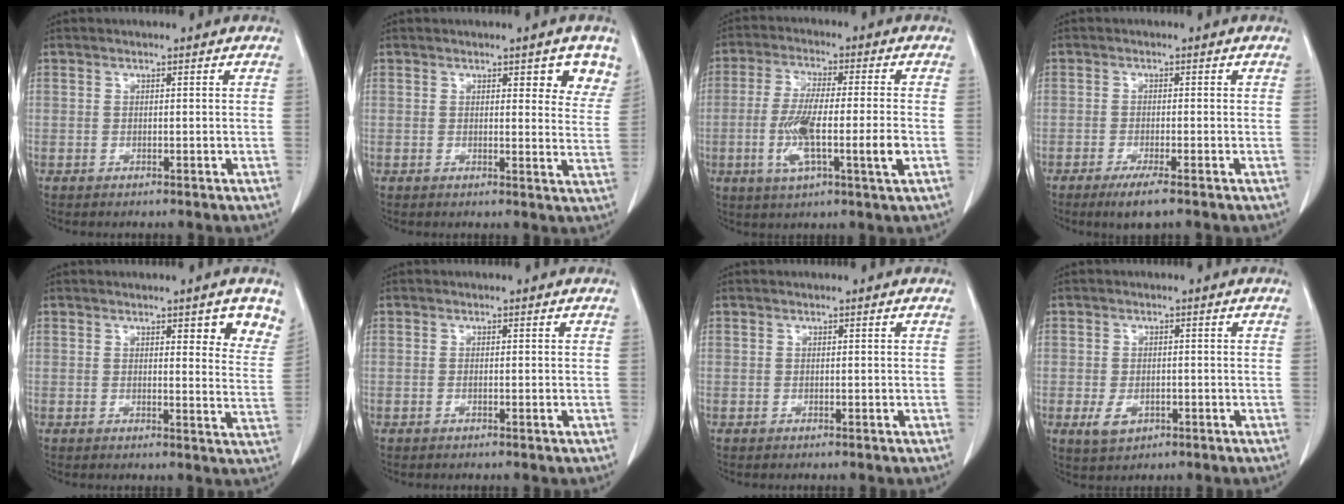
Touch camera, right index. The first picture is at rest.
{"total": 5.8, "force": [3.6, 1.8, 4.2], "torque": [-0.036, -0.009, 0.032]}
{"total": 11.1, "force": [-2.5, 0.9, 10.8], "torque": [-0.201, -0.008, -0.046]}
{"total": 3.8, "force": [-2.5, 0.1, 2.9], "torque": [-0.053, -0.011, -0.044]}
{"total": 7.0, "force": [4.6, 1.7, 5.0], "torque": [-0.046, -0.019, 0.043]}
{"total": 0.5, "force": [-0.2, 0.0, 0.5], "torque": [-0.011, -0.001, -0.002]}
{"total": 0.0}
{"total": 3.4, "force": [-1.2, 2.4, 2.1], "torque": [-0.037, -0.001, -0.009]}